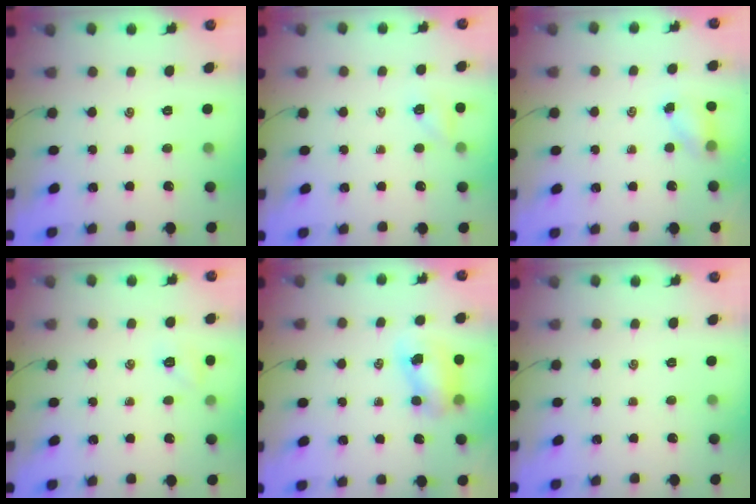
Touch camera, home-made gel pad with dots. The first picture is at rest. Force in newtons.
{"total": 3.7, "press": 3.5, "slide": 1.3}
{"total": 4.3, "press": 4.2, "slide": 0.8}
{"total": 5.1, "press": 4.8, "slide": 1.5}
{"total": 7.6, "press": 7.5, "slide": 1.0}
{"total": 0.0}